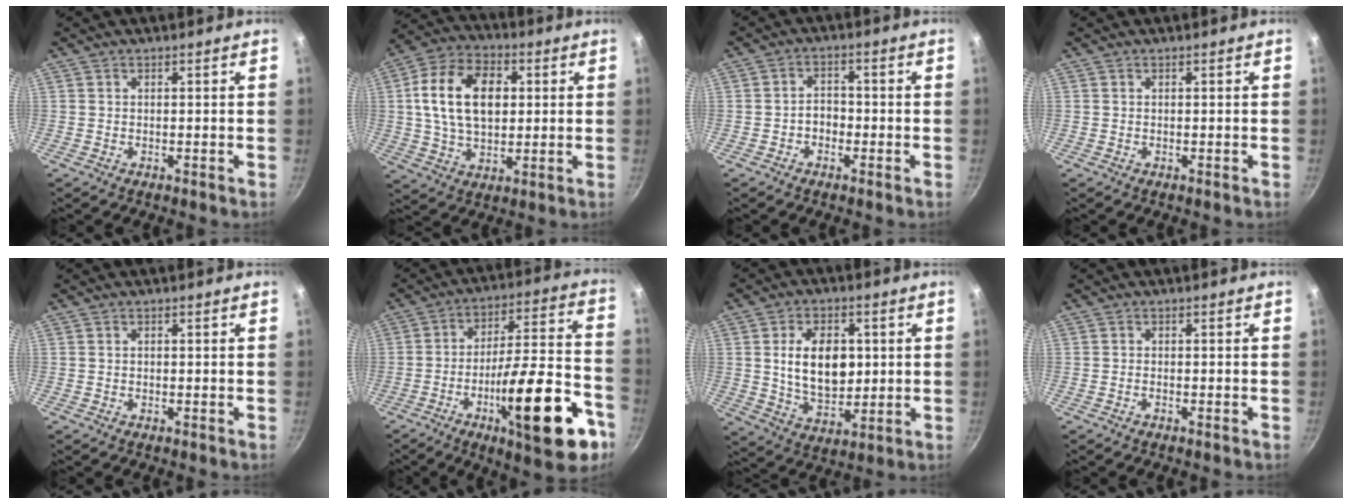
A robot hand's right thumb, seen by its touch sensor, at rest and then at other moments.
{"total": 15.9, "force": [2.5, 10.6, 11.7], "torque": [-0.185, 0.010, 0.036]}
{"total": 2.8, "force": [-1.2, 2.1, 1.5], "torque": [-0.004, 0.017, -0.022]}
{"total": 0.0}
{"total": 0.0}
{"total": 24.2, "force": [-10.5, 6.9, 20.7], "torque": [-0.268, 0.051, -0.159]}
{"total": 12.5, "force": [1.7, 8.1, 9.3], "torque": [-0.129, -0.012, 0.033]}
{"total": 0.7, "force": [-0.5, 0.2, 0.4], "torque": [-0.013, 0.004, -0.013]}